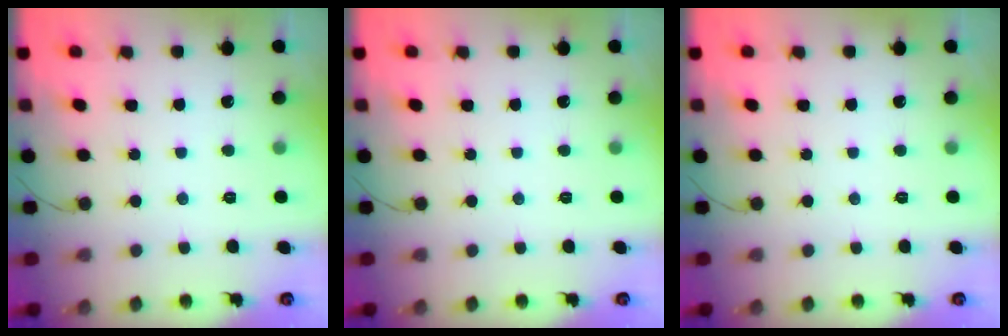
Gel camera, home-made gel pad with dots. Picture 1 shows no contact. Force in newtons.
{"total": 0.0}
{"total": 0.0}